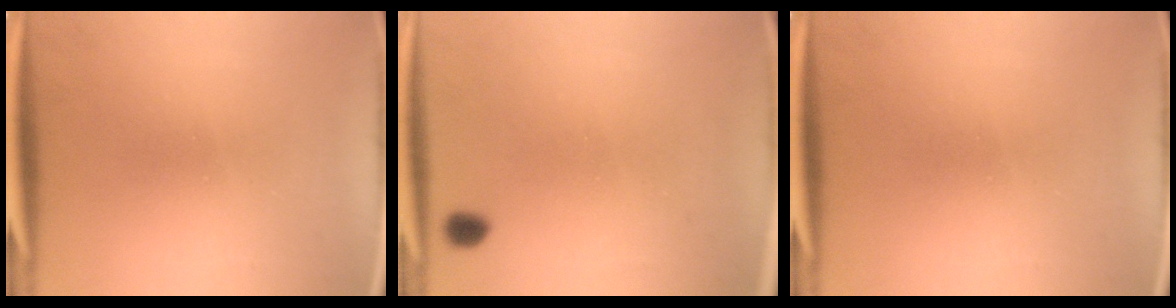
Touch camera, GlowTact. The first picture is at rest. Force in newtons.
{"total": 1.3}
{"total": 0.0}